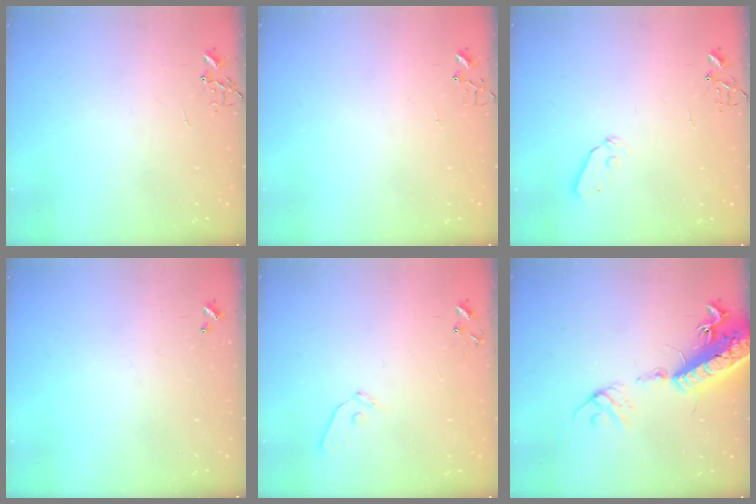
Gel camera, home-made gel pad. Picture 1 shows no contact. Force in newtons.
{"total": 5.0, "press": 5.0, "slide": 0.4}
{"total": 4.5, "press": 4.4, "slide": 0.7}
{"total": 0.0}
{"total": 7.4, "press": 7.4, "slide": 0.6}
{"total": 22.7, "press": 22.1, "slide": 4.9}